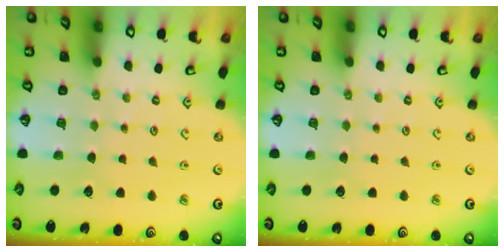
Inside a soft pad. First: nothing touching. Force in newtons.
{"total": 0.0}